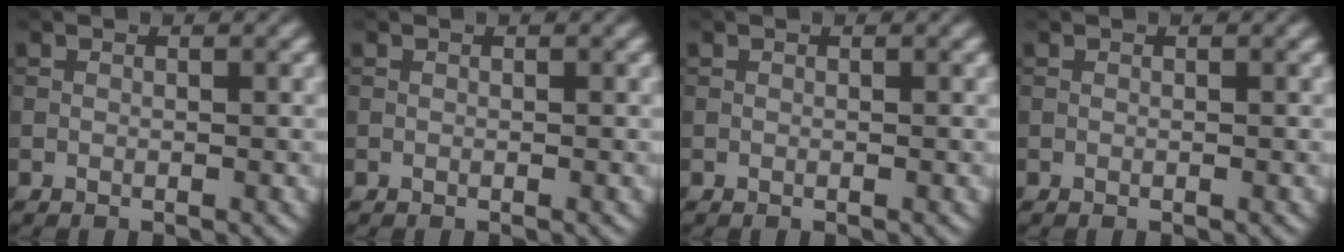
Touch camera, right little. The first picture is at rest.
{"total": 0.0}
{"total": 0.0}
{"total": 0.0}